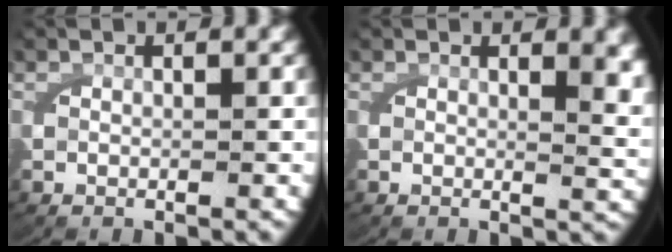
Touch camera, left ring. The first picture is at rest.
{"total": 2.4, "force": [1.1, 0.3, 2.1], "torque": [-0.035, -0.013, 0.019]}